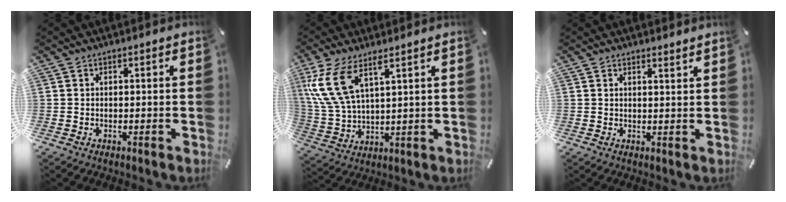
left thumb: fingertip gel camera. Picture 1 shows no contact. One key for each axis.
{"total": 11.5, "fx": 6.6, "fy": 4.7, "fz": 8.2, "tx": -0.201, "ty": -0.020, "tz": 0.120}
{"total": 1.6, "fx": 1.6, "fy": -0.2, "fz": 0.3, "tx": -0.008, "ty": -0.007, "tz": 0.030}